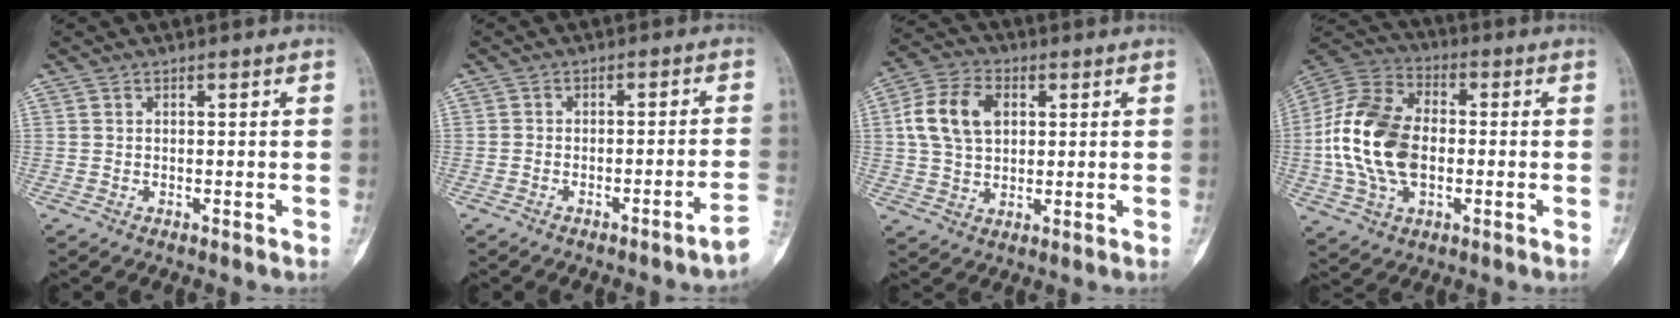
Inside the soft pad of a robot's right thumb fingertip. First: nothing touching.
{"total": 4.0, "force": [-2.8, -0.5, 2.9], "torque": [-0.034, 0.034, -0.041]}
{"total": 11.3, "force": [2.3, 7.8, 7.9], "torque": [-0.137, 0.012, 0.038]}
{"total": 18.7, "force": [-1.5, 12.0, 14.3], "torque": [-0.277, 0.022, -0.029]}